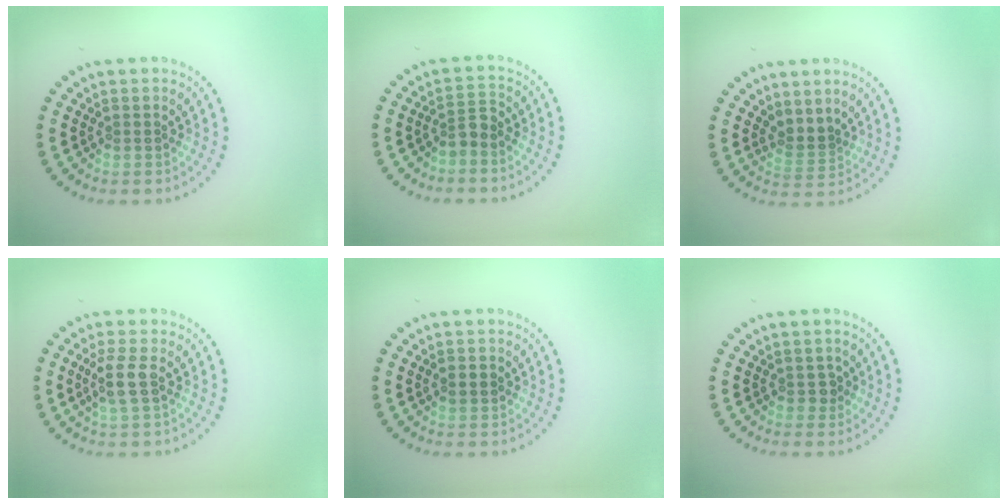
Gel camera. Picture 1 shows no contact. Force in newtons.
{"total": 1.7, "press": 1.3, "slide": 1.1}
{"total": 1.7, "press": 1.1, "slide": 1.3}
{"total": 2.4, "press": 2.0, "slide": 1.3}
{"total": 1.2, "press": 1.2, "slide": 0.2}
{"total": 1.0, "press": 0.9, "slide": 0.4}